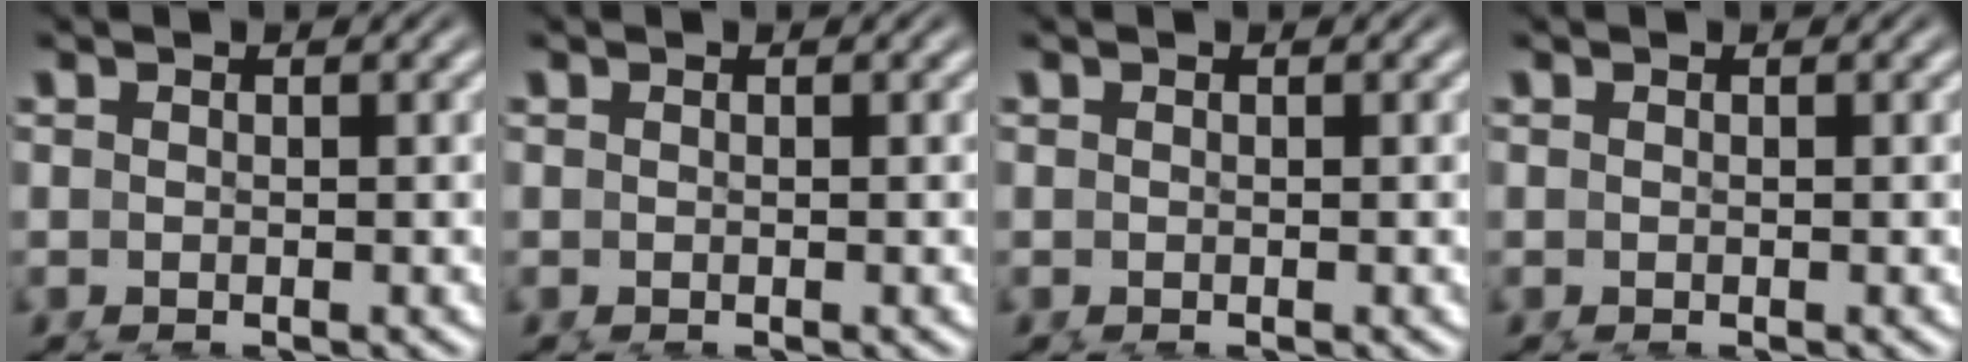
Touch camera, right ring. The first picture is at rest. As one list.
[{"total": 0.0}, {"total": 0.0}, {"total": 0.0}]